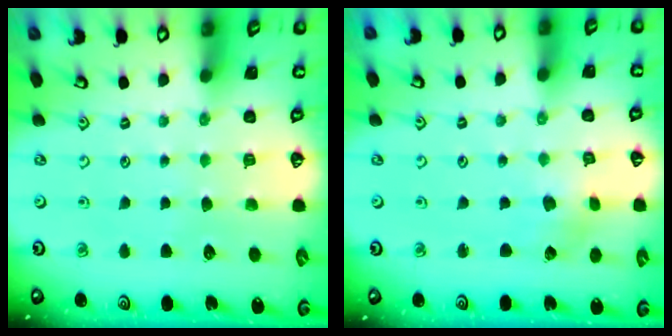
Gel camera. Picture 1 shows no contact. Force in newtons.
{"total": 1.8, "press": 1.8, "slide": 0.2}